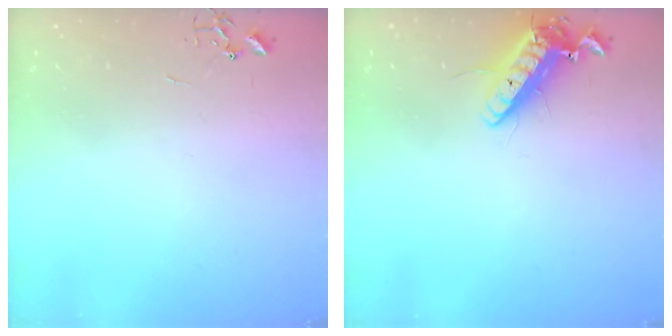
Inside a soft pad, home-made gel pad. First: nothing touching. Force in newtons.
{"total": 14.5, "press": 14.2, "slide": 2.9}